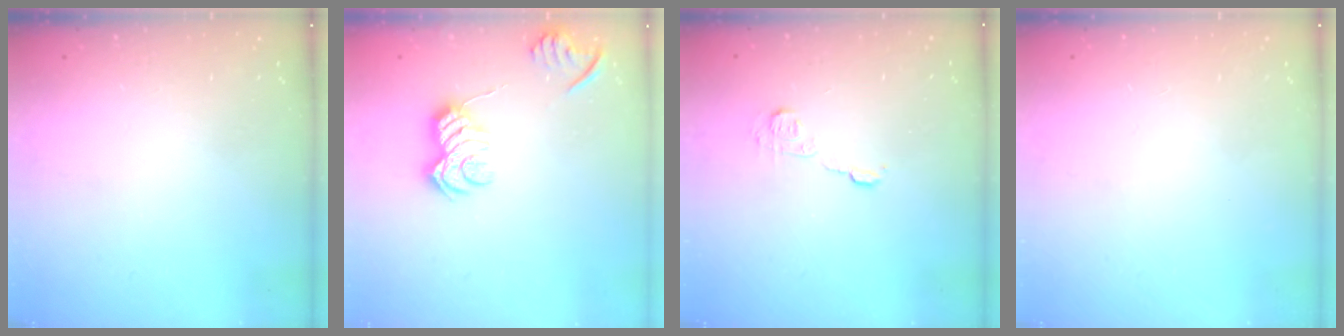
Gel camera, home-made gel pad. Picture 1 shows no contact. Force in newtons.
{"total": 10.7, "press": 10.7, "slide": 0.3}
{"total": 7.3, "press": 7.3, "slide": 0.1}
{"total": 0.0}